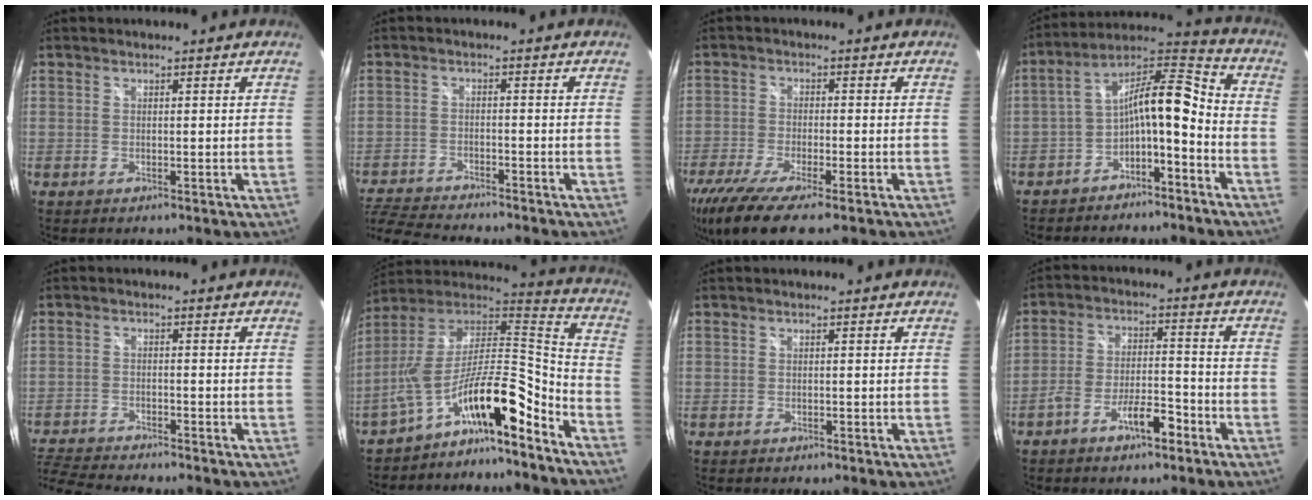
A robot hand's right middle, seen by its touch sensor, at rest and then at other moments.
{"total": 11.4, "force": [-10.4, 1.8, 4.3], "torque": [-0.117, -0.019, -0.181]}
{"total": 12.3, "force": [-8.9, 2.1, 8.1], "torque": [-0.180, -0.050, -0.159]}
{"total": 11.1, "force": [-4.4, 4.2, 9.3], "torque": [-0.178, 0.031, -0.076]}
{"total": 9.7, "force": [-9.1, 1.2, 3.3], "torque": [-0.097, -0.016, -0.162]}
{"total": 17.0, "force": [-10.8, 3.5, 12.6], "torque": [-0.210, -0.006, -0.204]}
{"total": 0.6, "force": [-0.6, 0.2, 0.1], "torque": [-0.003, 0.000, -0.009]}
{"total": 7.2, "force": [-4.7, 2.4, 4.9], "torque": [-0.099, 0.012, -0.076]}